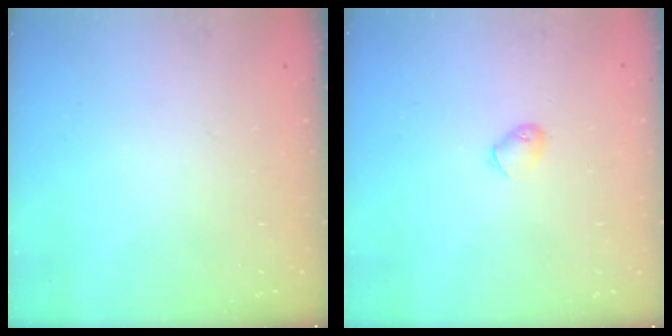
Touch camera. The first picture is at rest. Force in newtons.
{"total": 3.1, "press": 3.1, "slide": 0.7}